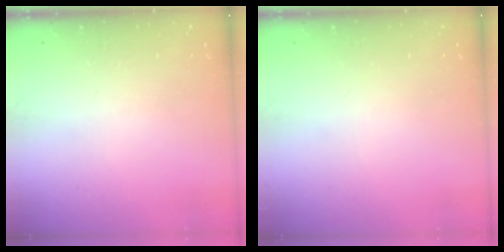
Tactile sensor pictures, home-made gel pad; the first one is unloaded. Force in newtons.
{"total": 0.0}